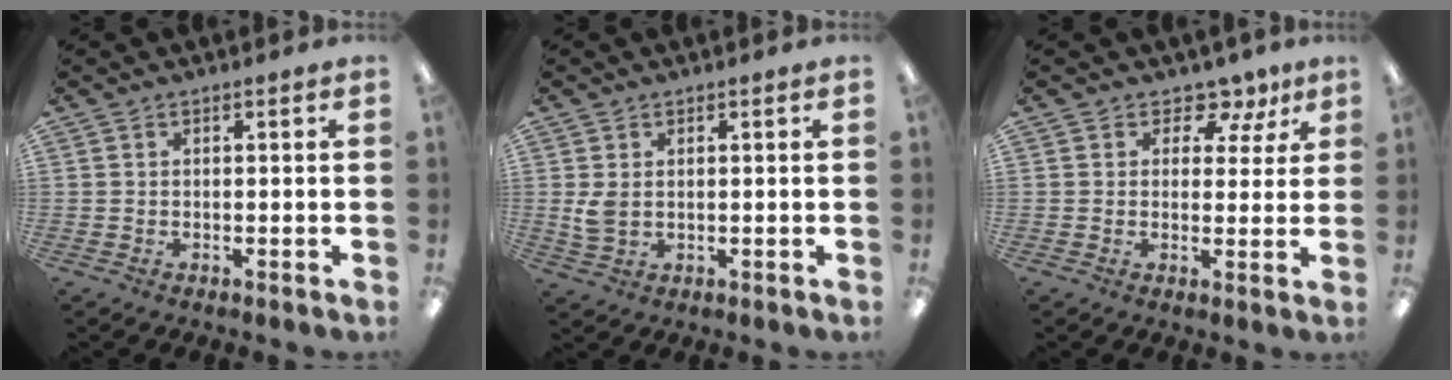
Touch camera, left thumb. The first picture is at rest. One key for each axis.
{"total": 3.9, "fx": 0.6, "fy": 2.4, "fz": 2.9, "tx": -0.071, "ty": 0.000, "tz": 0.008}
{"total": 6.2, "fx": 4.2, "fy": 3.8, "fz": 2.6, "tx": -0.029, "ty": -0.024, "tz": 0.072}